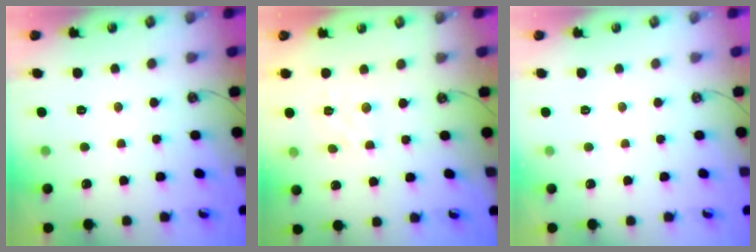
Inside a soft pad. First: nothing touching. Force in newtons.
{"total": 2.9, "press": 2.9, "slide": 0.7}
{"total": 0.0}